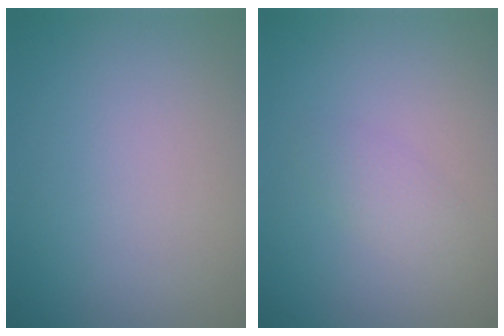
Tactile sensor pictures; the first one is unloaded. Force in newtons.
{"total": 2.5, "press": 2.4, "slide": 0.3}